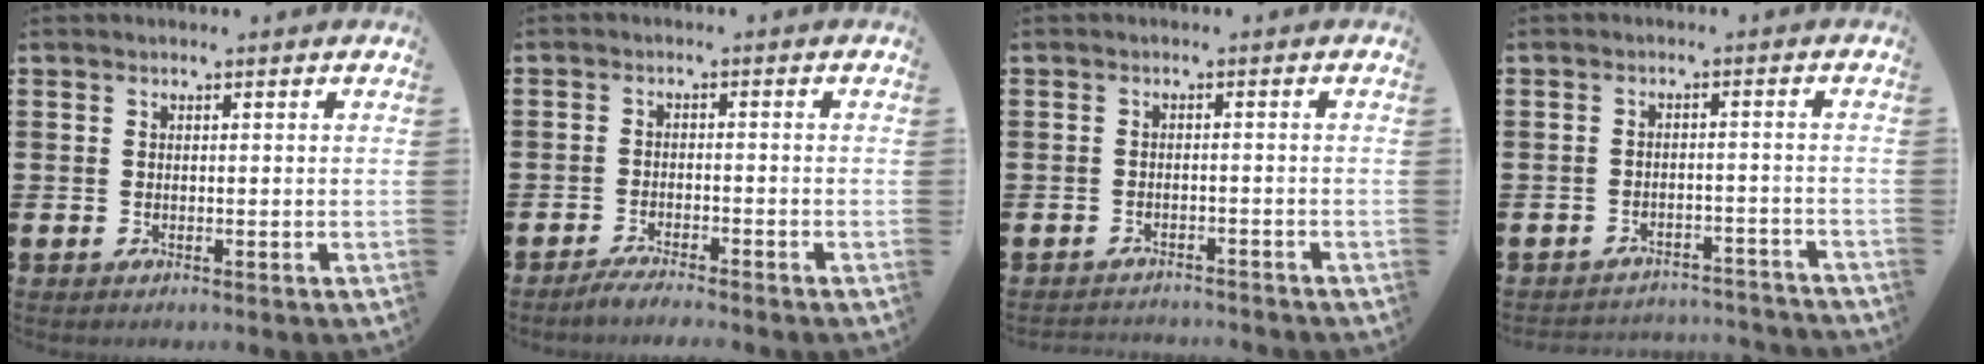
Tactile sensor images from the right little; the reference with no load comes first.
{"total": 2.1, "force": [-2.0, -0.1, 0.6], "torque": [-0.010, 0.005, -0.038]}
{"total": 1.1, "force": [-1.1, 0.0, -0.1], "torque": [-0.003, 0.003, -0.024]}
{"total": 2.3, "force": [-2.3, 0.1, -0.1], "torque": [-0.006, 0.003, -0.050]}